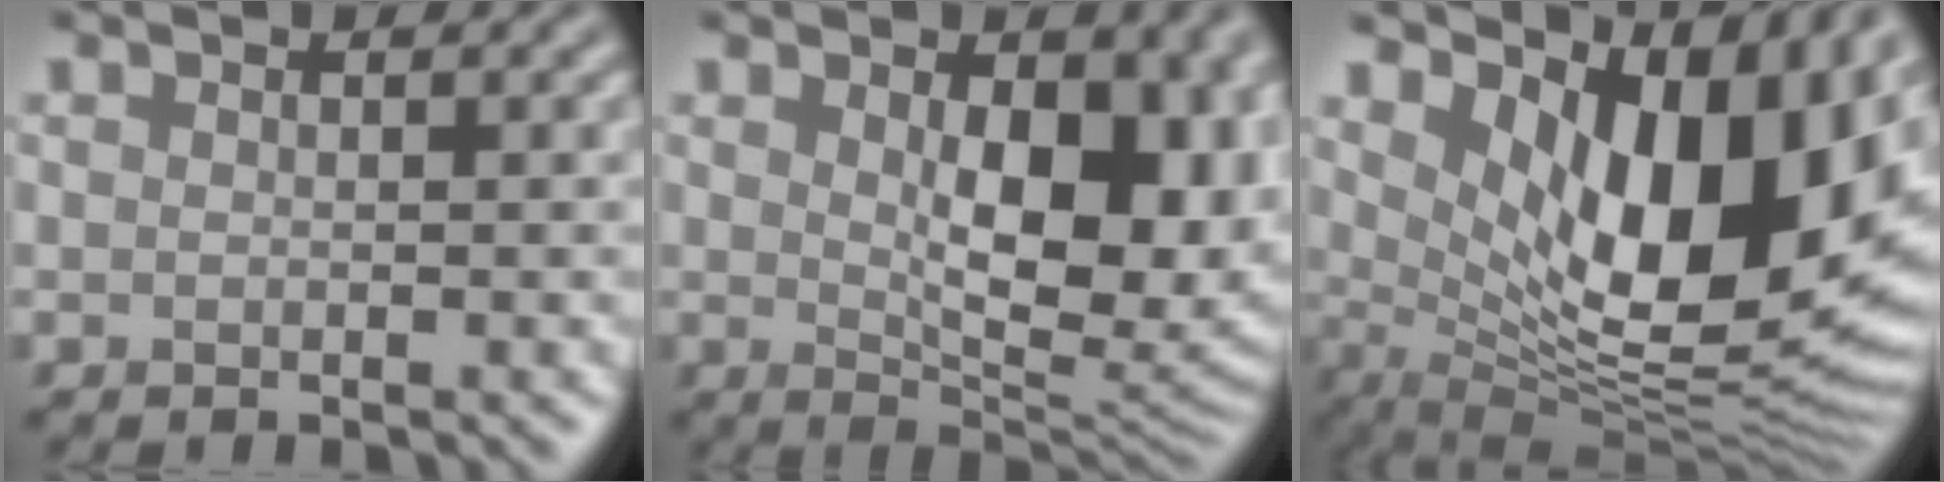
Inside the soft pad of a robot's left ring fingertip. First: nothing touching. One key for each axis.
{"total": 10.2, "fx": 1.3, "fy": 5.5, "fz": 8.5, "tx": -0.114, "ty": -0.010, "tz": 0.028}
{"total": 13.5, "fx": 3.2, "fy": 6.5, "fz": 11.4, "tx": -0.161, "ty": -0.024, "tz": 0.067}